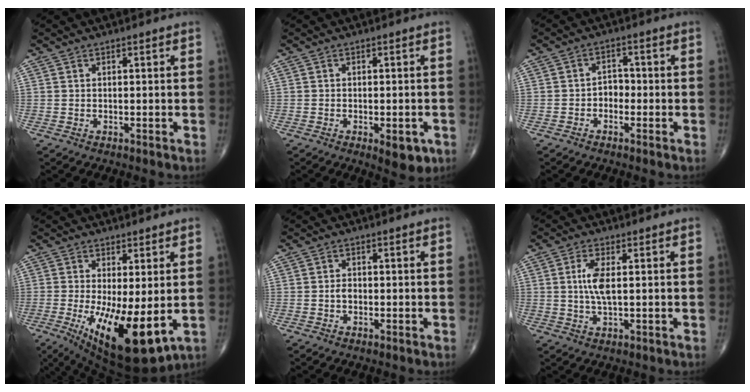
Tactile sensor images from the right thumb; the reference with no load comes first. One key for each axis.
{"total": 5.2, "fx": -2.1, "fy": 2.3, "fz": 4.2, "tx": -0.041, "ty": 0.000, "tz": -0.020}
{"total": 2.9, "fx": -1.1, "fy": 2.2, "fz": 1.5, "tx": -0.005, "ty": 0.015, "tz": -0.027}
{"total": 15.4, "fx": -3.1, "fy": 5.3, "fz": 14.1, "tx": -0.235, "ty": -0.032, "tz": -0.029}
{"total": 1.6, "fx": -0.4, "fy": 1.1, "fz": 1.0, "tx": -0.013, "ty": 0.004, "tz": -0.007}
{"total": 5.0, "fx": 0.6, "fy": 1.7, "fz": 4.7, "tx": -0.110, "ty": -0.001, "tz": 0.012}